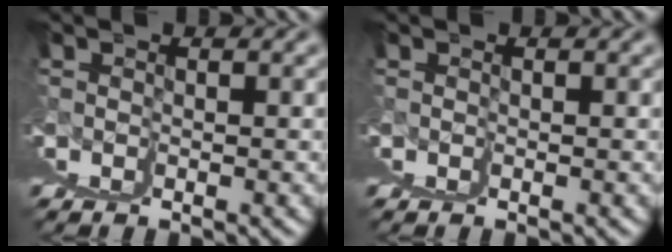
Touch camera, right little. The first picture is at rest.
{"total": 0.0}